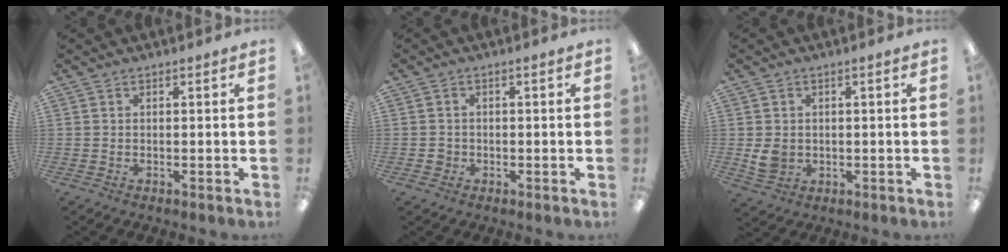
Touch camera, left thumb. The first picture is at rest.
{"total": 1.5, "force": [-0.5, 1.4, 0.4], "torque": [-0.008, 0.004, -0.014]}
{"total": 4.0, "force": [-0.1, 3.4, 2.1], "torque": [-0.028, -0.003, -0.002]}